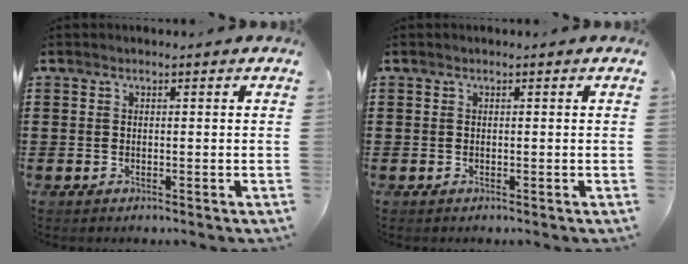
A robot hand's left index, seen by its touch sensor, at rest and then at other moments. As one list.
[{"total": 0.0}]